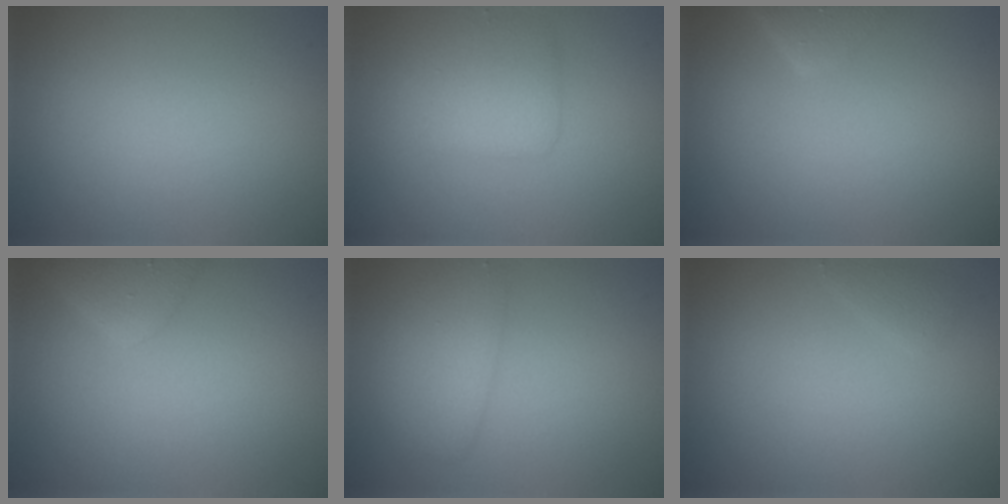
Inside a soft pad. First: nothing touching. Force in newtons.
{"total": 2.7, "press": 2.7, "slide": 0.1}
{"total": 2.1, "press": 2.1, "slide": 0.1}
{"total": 2.5, "press": 2.4, "slide": 0.3}
{"total": 2.7, "press": 2.7, "slide": 0.1}
{"total": 0.8, "press": 0.8, "slide": 0.0}